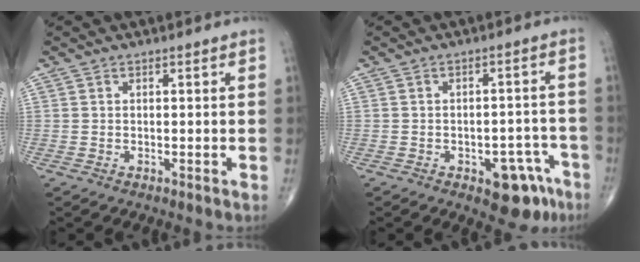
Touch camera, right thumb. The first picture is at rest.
{"total": 8.8, "force": [-4.7, 4.5, 5.8], "torque": [-0.041, 0.038, -0.052]}